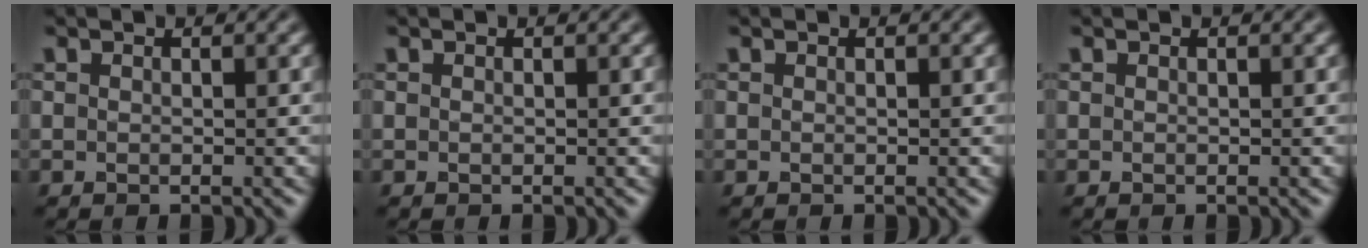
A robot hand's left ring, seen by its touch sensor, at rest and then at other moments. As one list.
[{"total": 0.0}, {"total": 0.0}, {"total": 0.0}]